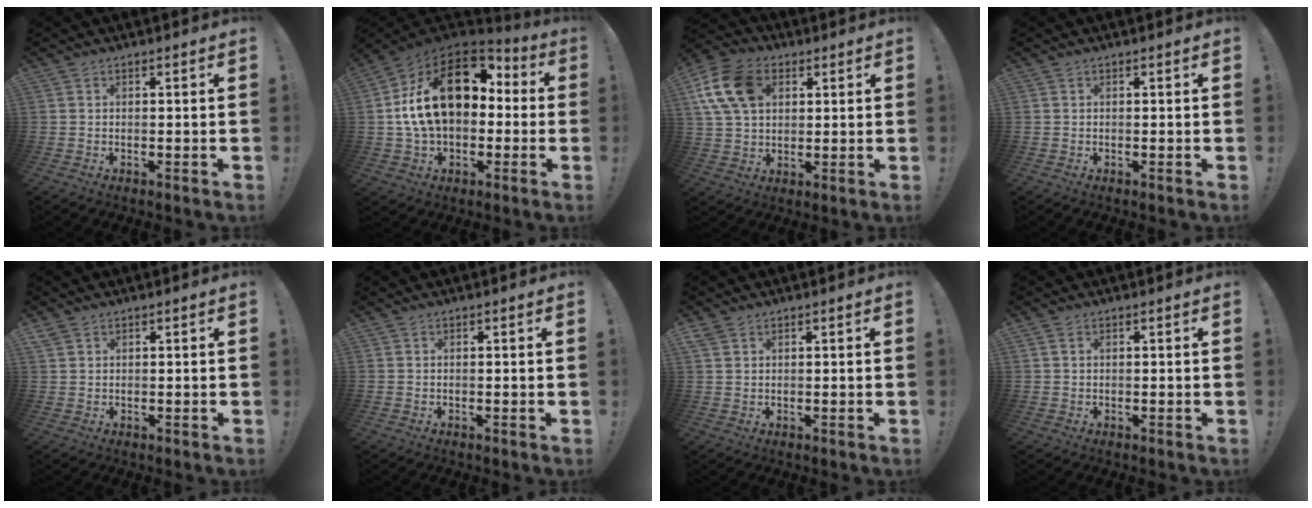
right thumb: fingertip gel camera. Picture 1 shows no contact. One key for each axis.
{"total": 22.8, "fx": 4.5, "fy": 14.5, "fz": 17.0, "tx": -0.272, "ty": -0.001, "tz": 0.083}
{"total": 14.8, "fx": 5.1, "fy": 10.7, "fz": 8.8, "tx": -0.161, "ty": -0.006, "tz": 0.104}
{"total": 0.0}
{"total": 2.0, "fx": 1.4, "fy": 1.3, "fz": 0.5, "tx": -0.005, "ty": -0.006, "tz": 0.025}
{"total": 0.0}
{"total": 2.3, "fx": 1.6, "fy": 1.4, "fz": 0.9, "tx": -0.013, "ty": -0.006, "tz": 0.030}
{"total": 1.3, "fx": 0.7, "fy": 0.7, "fz": 0.8, "tx": -0.015, "ty": 0.001, "tz": 0.014}